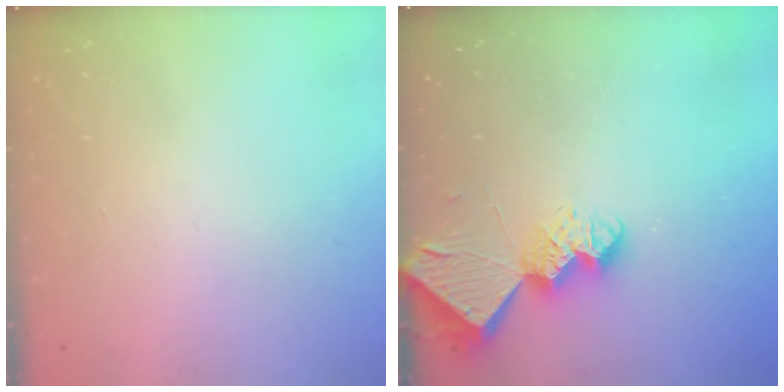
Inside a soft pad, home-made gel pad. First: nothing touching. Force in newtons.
{"total": 9.7, "press": 9.7, "slide": 1.0}